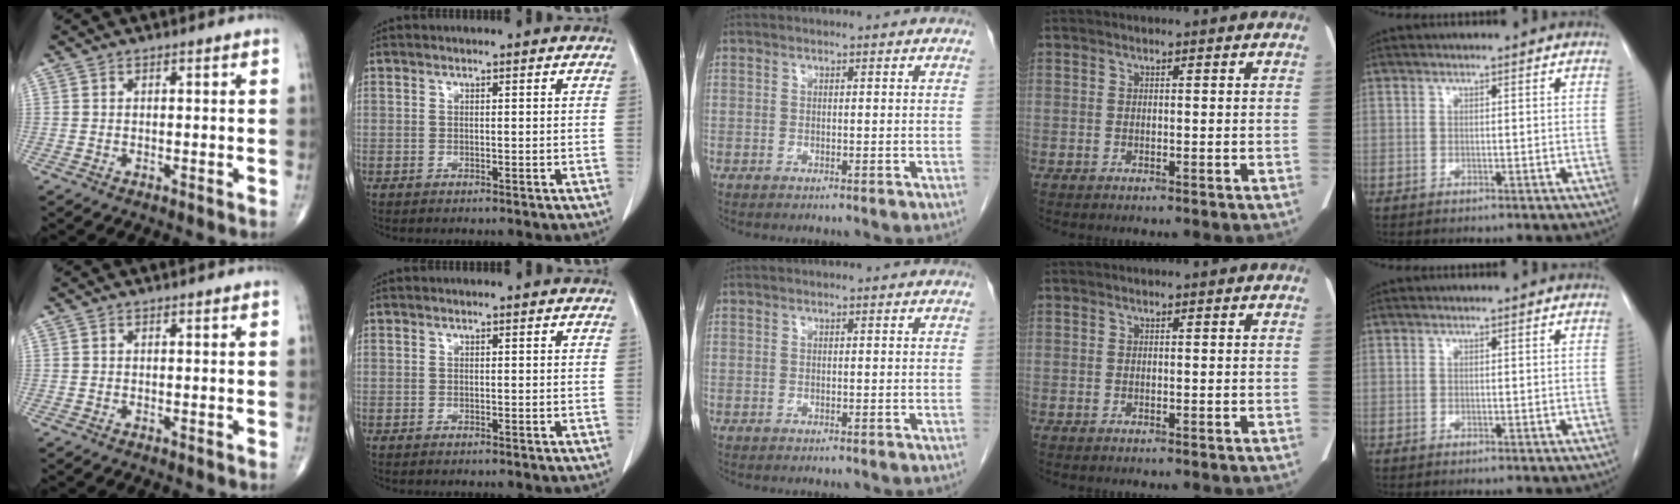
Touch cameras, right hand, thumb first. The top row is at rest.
{}